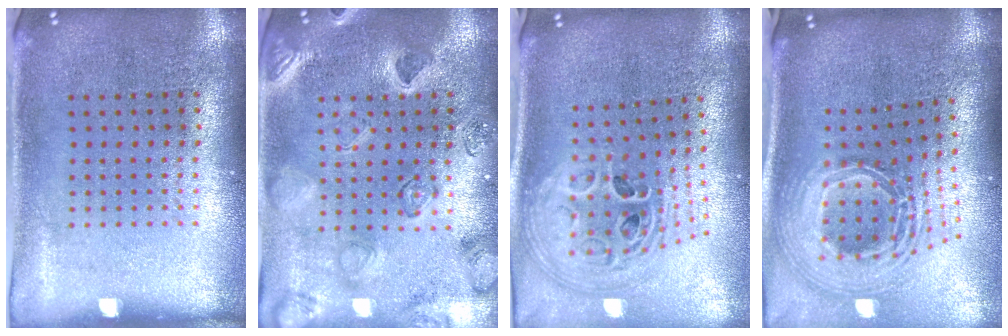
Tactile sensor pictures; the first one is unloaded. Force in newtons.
{"total": 2.5, "press": 2.4, "slide": 0.6}
{"total": 3.0, "press": 2.0, "slide": 2.2}
{"total": 2.9, "press": 2.0, "slide": 2.1}